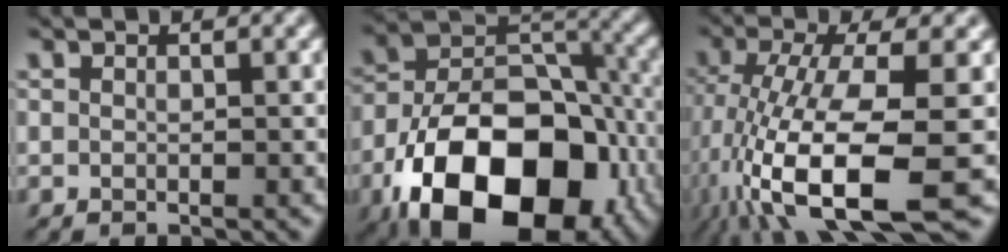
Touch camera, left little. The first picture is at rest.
{"total": 16.5, "force": [-8.0, 9.9, 10.5], "torque": [-0.180, -0.025, -0.129]}
{"total": 12.5, "force": [-5.1, 3.5, 10.8], "torque": [-0.224, -0.018, -0.090]}